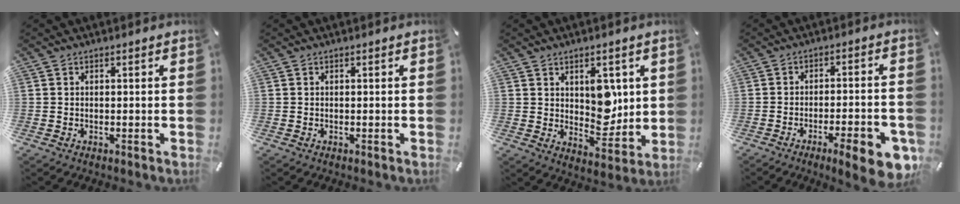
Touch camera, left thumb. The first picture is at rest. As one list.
[{"total": 0.0}, {"total": 8.8, "force": [3.0, 5.9, 5.7], "torque": [-0.062, -0.017, 0.052]}, {"total": 11.3, "force": [-5.8, 2.5, 9.4], "torque": [-0.140, 0.021, -0.086]}]